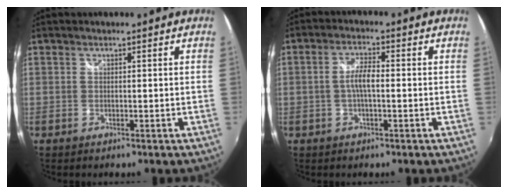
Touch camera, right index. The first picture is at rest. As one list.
[{"total": 3.9, "force": [-0.5, 1.0, 3.8], "torque": [-0.075, 0.006, -0.008]}]